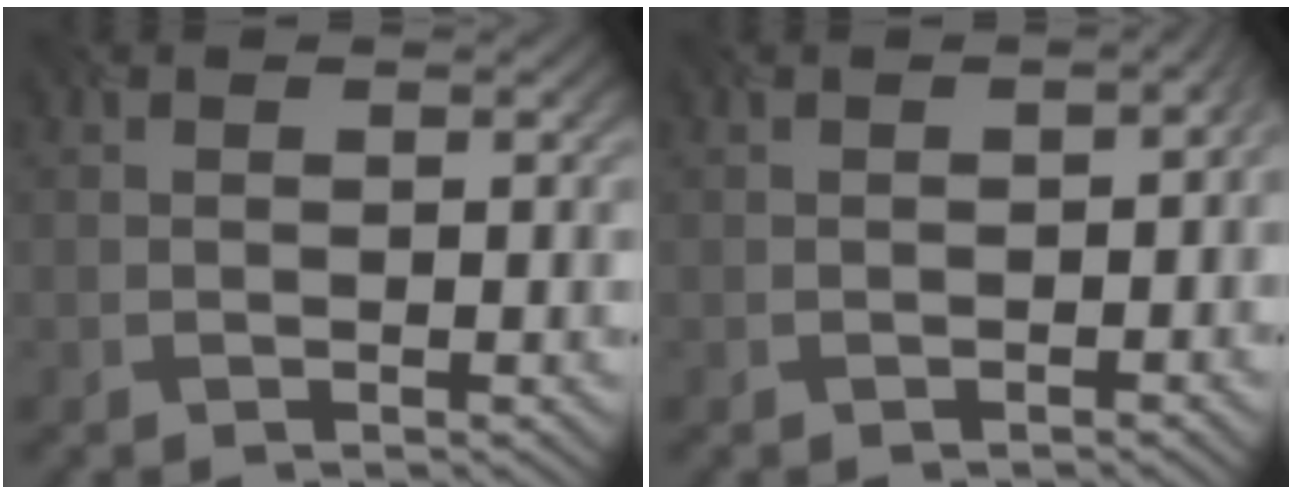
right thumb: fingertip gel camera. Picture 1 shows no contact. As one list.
[{"total": 2.6, "force": [-0.9, 1.4, 1.9], "torque": [-0.015, 0.001, 0.007]}]